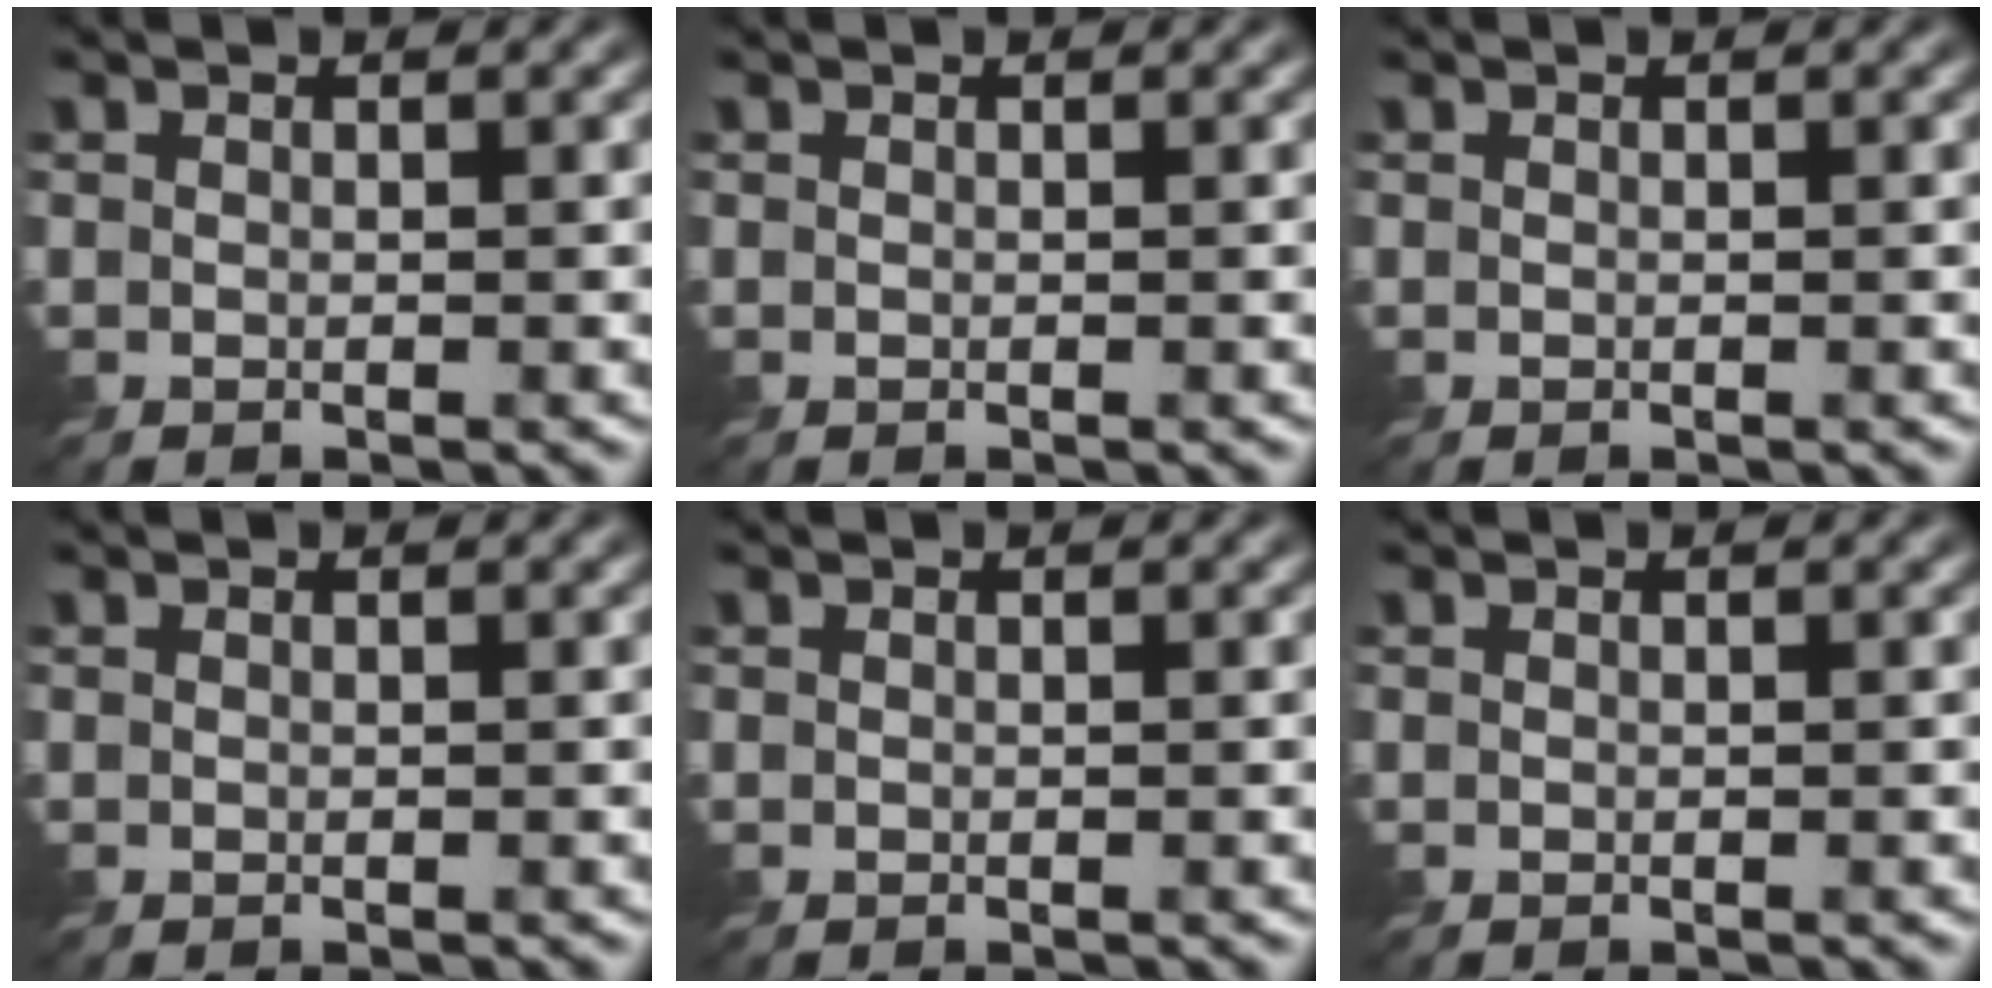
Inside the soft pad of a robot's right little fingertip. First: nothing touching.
{"total": 0.0}
{"total": 0.0}
{"total": 0.0}
{"total": 0.0}
{"total": 0.0}